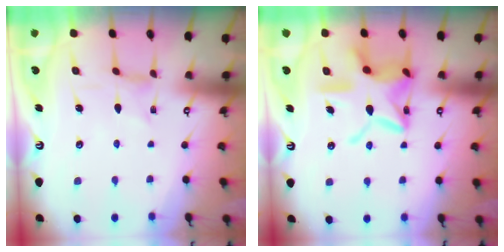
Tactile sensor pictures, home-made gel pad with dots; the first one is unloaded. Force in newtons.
{"total": 17.0, "press": 17.0, "slide": 1.6}